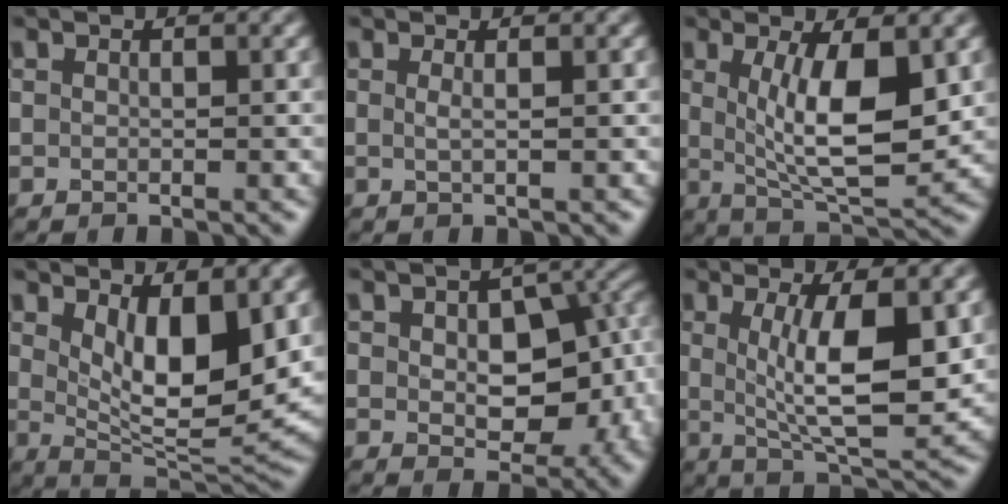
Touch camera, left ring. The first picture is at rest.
{"total": 0.9, "force": [0.1, 0.3, 0.9], "torque": [-0.014, 0.001, 0.000]}
{"total": 7.8, "force": [1.2, 2.5, 7.3], "torque": [-0.127, -0.016, 0.027]}
{"total": 7.8, "force": [2.1, 3.1, 6.9], "torque": [-0.117, -0.023, 0.042]}
{"total": 11.4, "force": [-0.4, 7.1, 8.9], "torque": [-0.095, -0.013, 0.012]}
{"total": 7.8, "force": [1.1, 2.2, 7.4], "torque": [-0.126, -0.014, 0.026]}